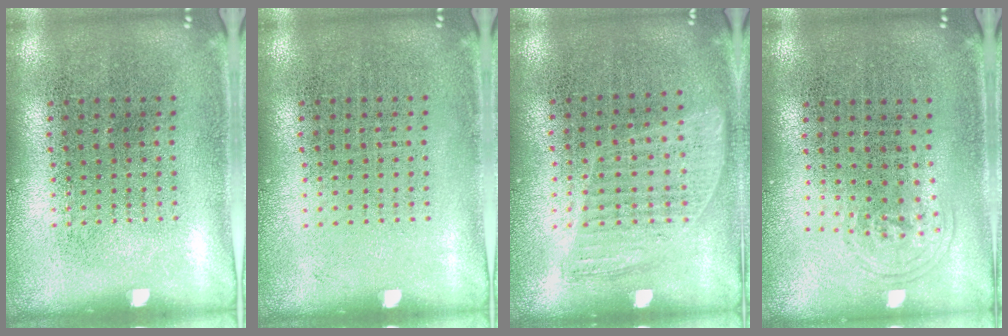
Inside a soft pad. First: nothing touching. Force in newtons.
{"total": 0.0}
{"total": 0.9, "press": 0.8, "slide": 0.4}
{"total": 0.8, "press": 0.6, "slide": 0.6}